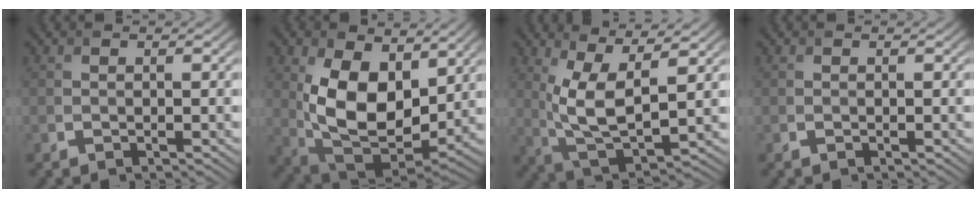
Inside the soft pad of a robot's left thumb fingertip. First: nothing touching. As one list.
[{"total": 12.8, "force": [2.8, 7.7, 9.8], "torque": [-0.195, -0.012, 0.058]}, {"total": 10.0, "force": [3.1, 3.9, 8.6], "torque": [-0.189, -0.001, 0.065]}, {"total": 0.0}]